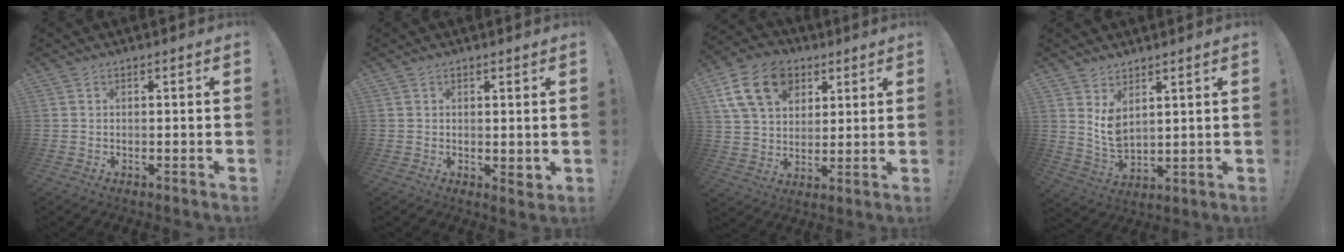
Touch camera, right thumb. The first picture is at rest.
{"total": 2.0, "force": [1.1, 0.9, 1.4], "torque": [-0.008, -0.010, 0.018]}
{"total": 17.3, "force": [7.7, 12.6, 9.1], "torque": [-0.152, -0.029, 0.147]}
{"total": 6.4, "force": [3.9, 3.4, 3.8], "torque": [-0.070, -0.030, 0.075]}